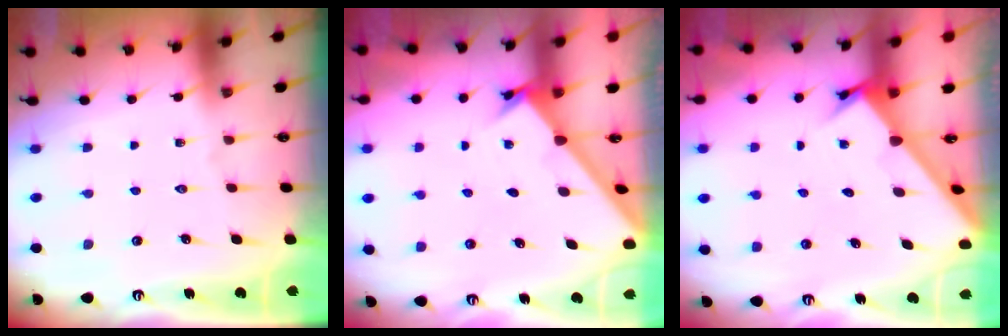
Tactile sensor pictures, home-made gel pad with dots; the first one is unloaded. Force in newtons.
{"total": 1.6, "press": 1.6, "slide": 0.1}
{"total": 1.9, "press": 1.9, "slide": 0.1}